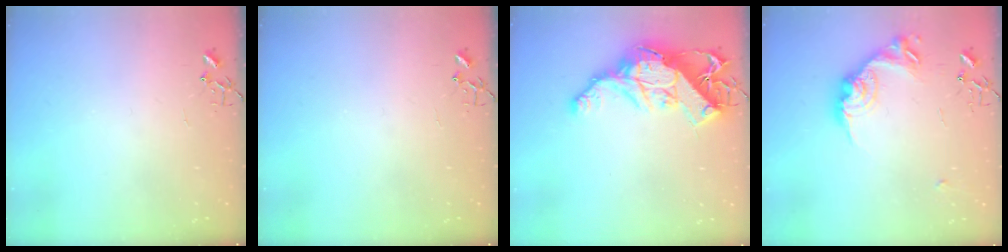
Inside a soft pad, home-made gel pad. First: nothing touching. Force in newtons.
{"total": 0.0}
{"total": 18.1, "press": 18.0, "slide": 1.6}
{"total": 16.7, "press": 16.7, "slide": 0.9}